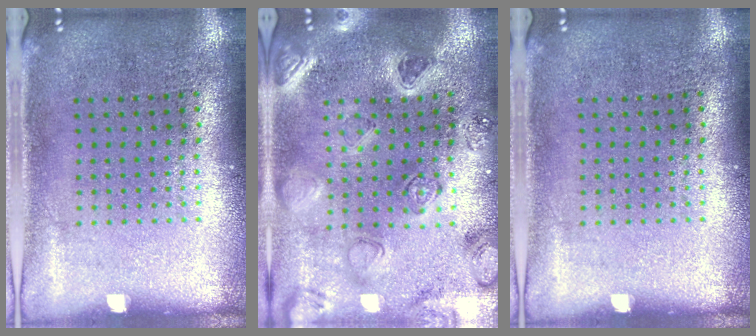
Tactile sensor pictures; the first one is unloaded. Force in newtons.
{"total": 2.2, "press": 2.2, "slide": 0.3}
{"total": 0.0}